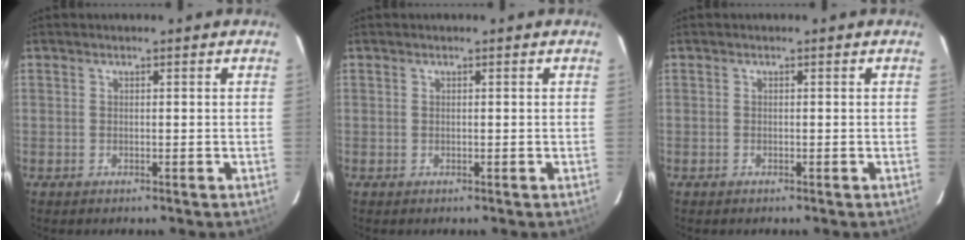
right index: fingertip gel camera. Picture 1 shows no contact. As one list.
[{"total": 0.0}, {"total": 0.0}]